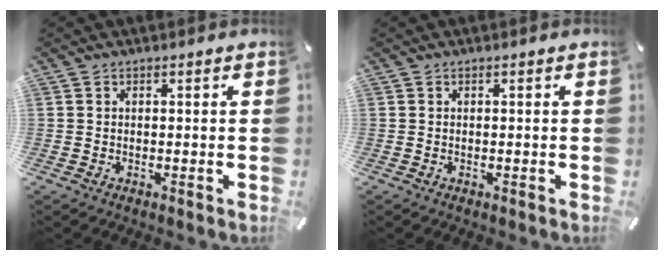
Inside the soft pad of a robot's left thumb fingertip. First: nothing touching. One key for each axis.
{"total": 0.0}